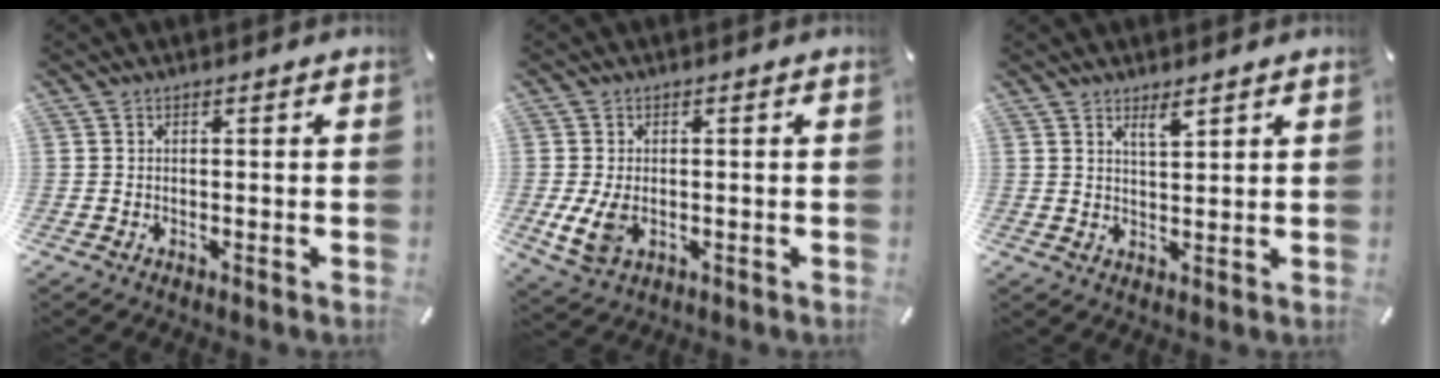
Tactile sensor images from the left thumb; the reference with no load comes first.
{"total": 5.2, "force": [-0.6, 3.6, 3.7], "torque": [-0.082, -0.006, -0.012]}
{"total": 3.3, "force": [2.7, 0.8, 1.7], "torque": [-0.030, -0.011, 0.047]}